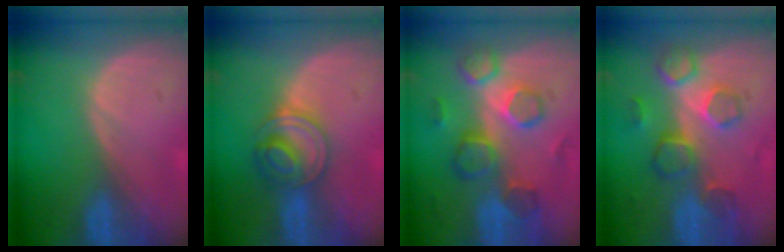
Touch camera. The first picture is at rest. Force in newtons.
{"total": 5.7, "press": 5.7, "slide": 0.4}
{"total": 8.7, "press": 8.5, "slide": 2.1}
{"total": 8.6, "press": 7.5, "slide": 4.2}